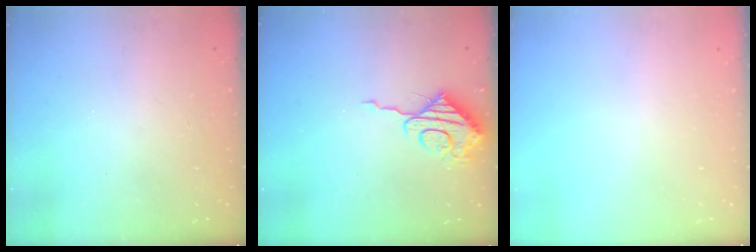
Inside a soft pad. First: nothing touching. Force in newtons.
{"total": 9.3, "press": 9.3, "slide": 0.8}
{"total": 0.0}